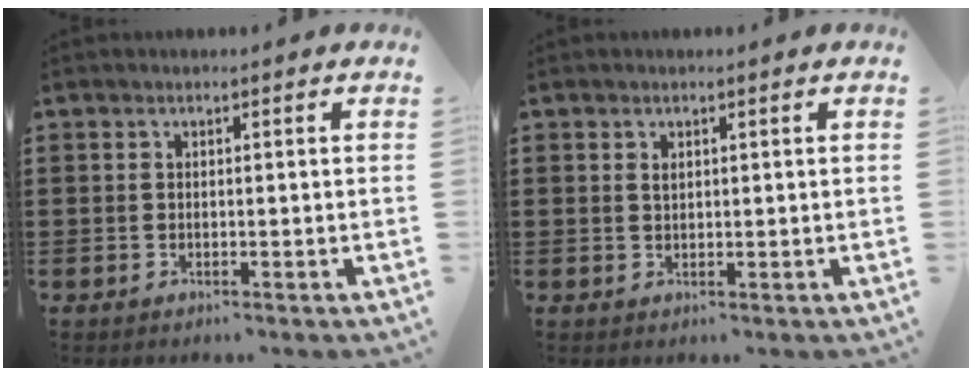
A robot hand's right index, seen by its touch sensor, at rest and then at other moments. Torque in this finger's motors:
{"motor_torque": [0.06, -0.06, 0.05, 0.03]}